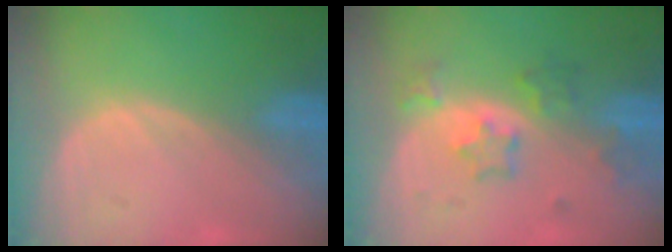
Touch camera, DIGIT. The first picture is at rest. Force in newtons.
{"total": 5.2, "press": 4.9, "slide": 1.5}